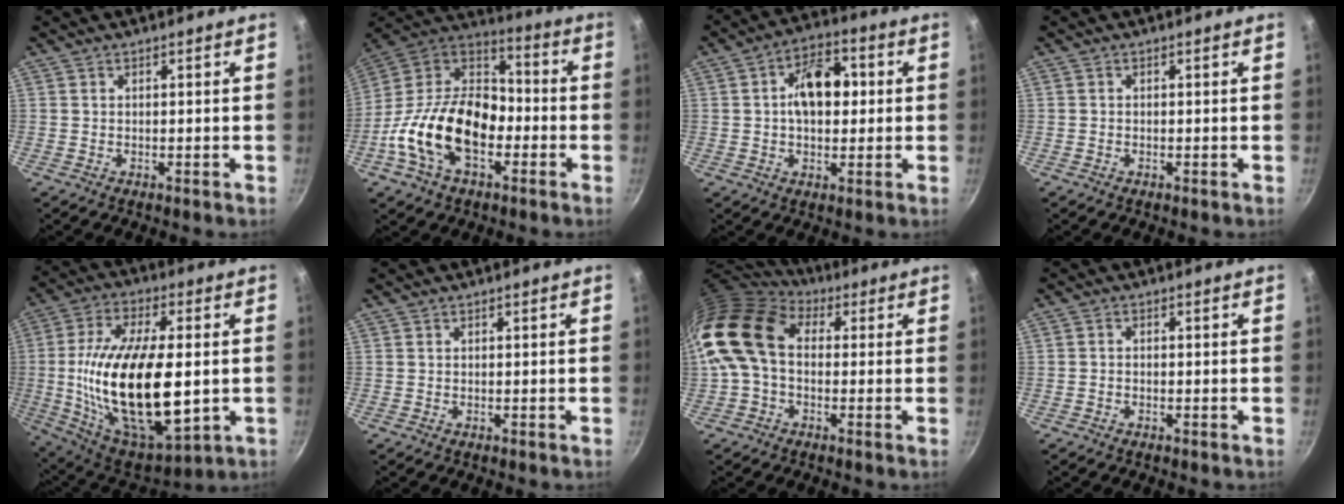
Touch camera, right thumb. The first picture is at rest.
{"total": 22.2, "force": [-6.2, 13.7, 16.3], "torque": [-0.265, 0.052, -0.133]}
{"total": 10.7, "force": [1.2, 6.8, 8.2], "torque": [-0.091, 0.016, 0.006]}
{"total": 0.0}
{"total": 27.5, "force": [-1.3, 12.6, 24.5], "torque": [-0.452, 0.000, -0.012]}
{"total": 0.0}
{"total": 14.5, "force": [1.2, 10.2, 10.3], "torque": [-0.185, 0.023, 0.002]}
{"total": 0.9, "force": [-0.6, 0.5, 0.5], "torque": [-0.011, 0.006, -0.013]}